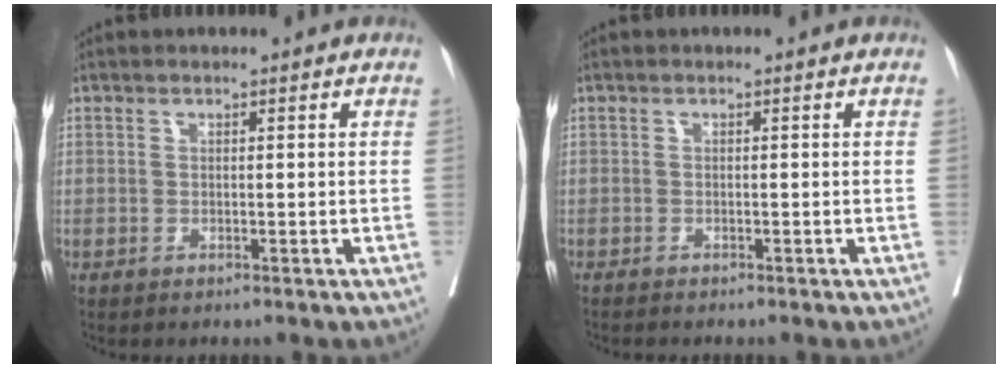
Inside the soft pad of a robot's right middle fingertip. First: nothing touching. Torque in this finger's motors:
{"motor_torque": [0.08, -0.08, 0.01, 0.02]}